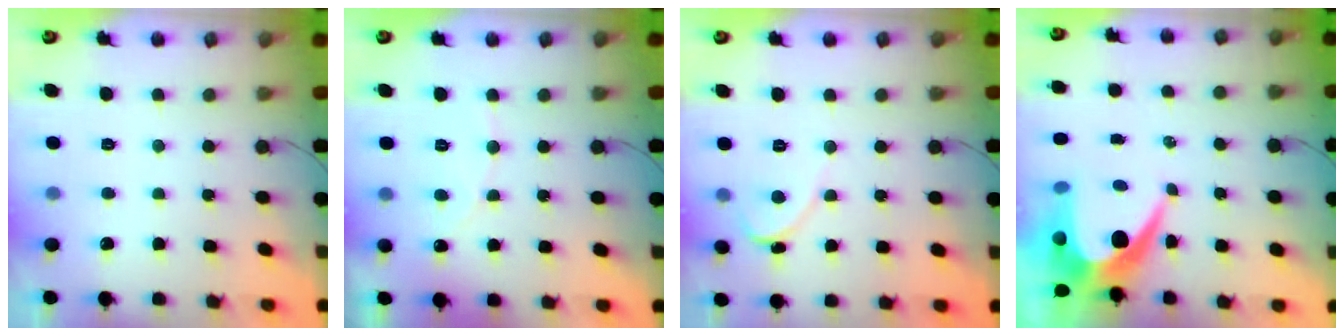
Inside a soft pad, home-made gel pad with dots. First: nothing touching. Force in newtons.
{"total": 4.3, "press": 4.3, "slide": 0.4}
{"total": 2.4, "press": 2.4, "slide": 0.2}
{"total": 8.5, "press": 8.5, "slide": 0.6}